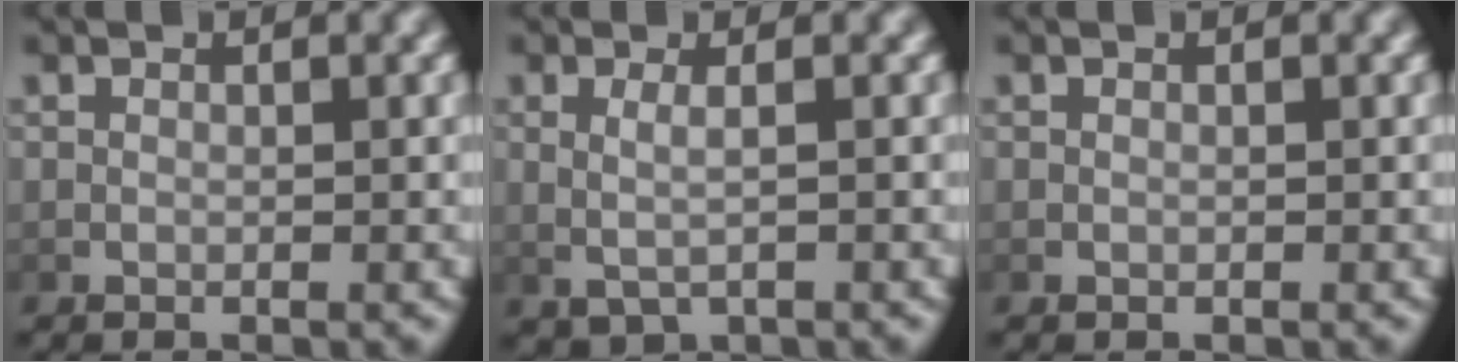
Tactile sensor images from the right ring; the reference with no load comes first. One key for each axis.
{"total": 2.0, "fx": 0.1, "fy": 1.0, "fz": 1.8, "tx": -0.042, "ty": -0.010, "tz": 0.014}
{"total": 0.0}